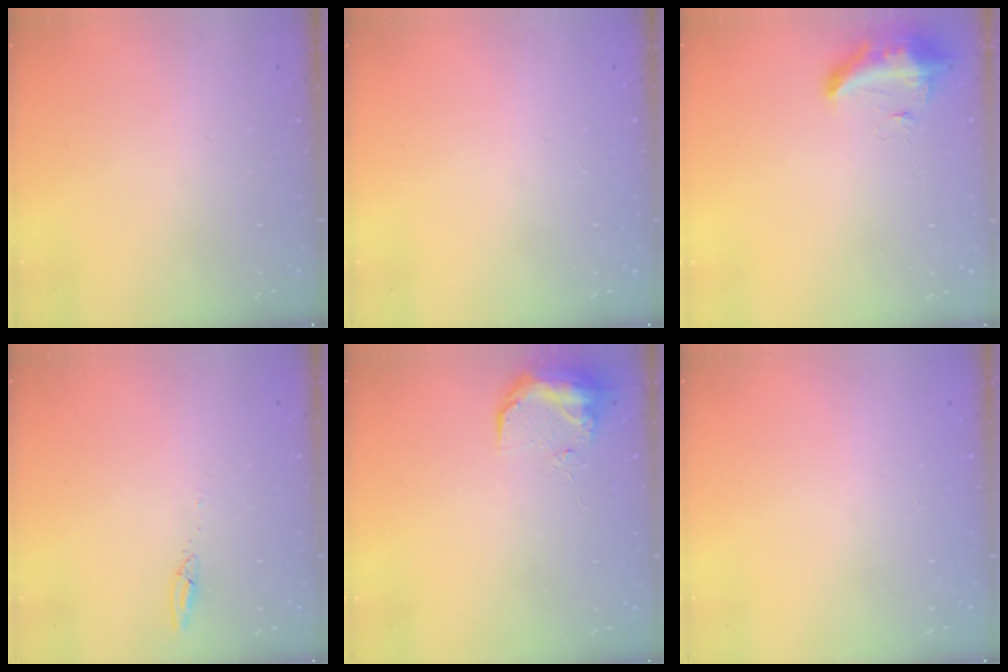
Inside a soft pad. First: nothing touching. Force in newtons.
{"total": 0.0}
{"total": 12.6, "press": 10.6, "slide": 6.9}
{"total": 2.7, "press": 2.7, "slide": 0.2}
{"total": 17.0, "press": 11.4, "slide": 12.7}
{"total": 0.0}